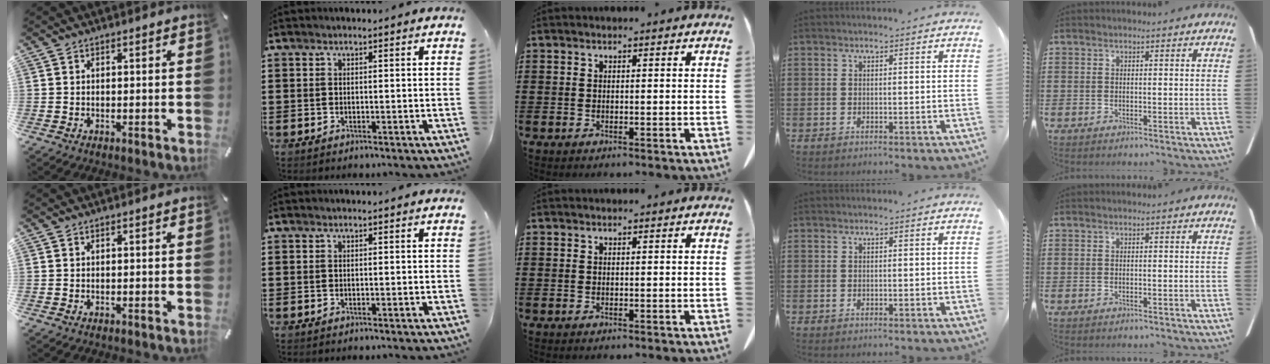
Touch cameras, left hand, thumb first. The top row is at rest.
{}